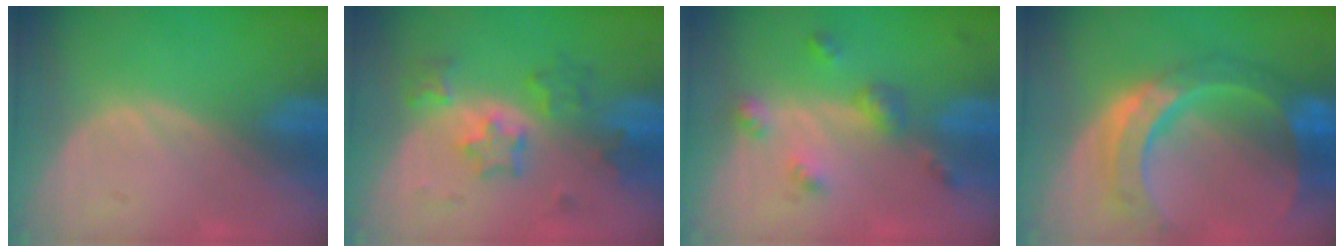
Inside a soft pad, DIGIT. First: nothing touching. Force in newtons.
{"total": 5.9, "press": 5.8, "slide": 1.0}
{"total": 4.9, "press": 4.4, "slide": 2.2}
{"total": 11.0, "press": 9.2, "slide": 6.0}